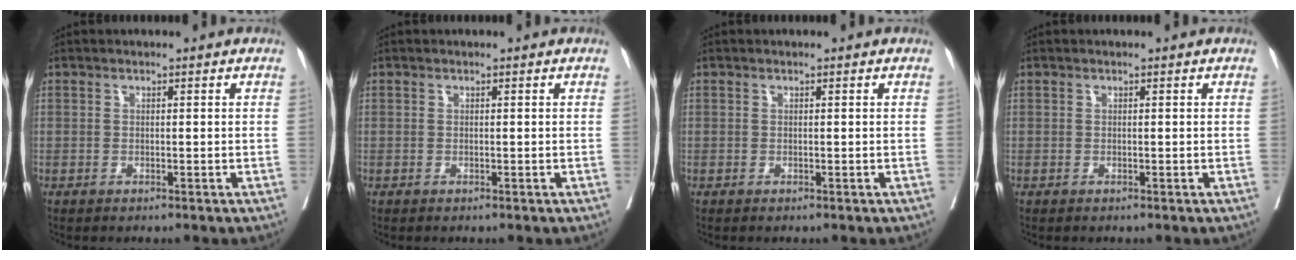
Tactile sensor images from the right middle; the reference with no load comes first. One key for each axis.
{"total": 0.0}
{"total": 0.0}
{"total": 0.0}